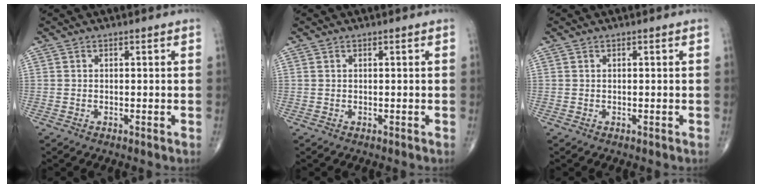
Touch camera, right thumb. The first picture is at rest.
{"total": 0.0}
{"total": 0.0}